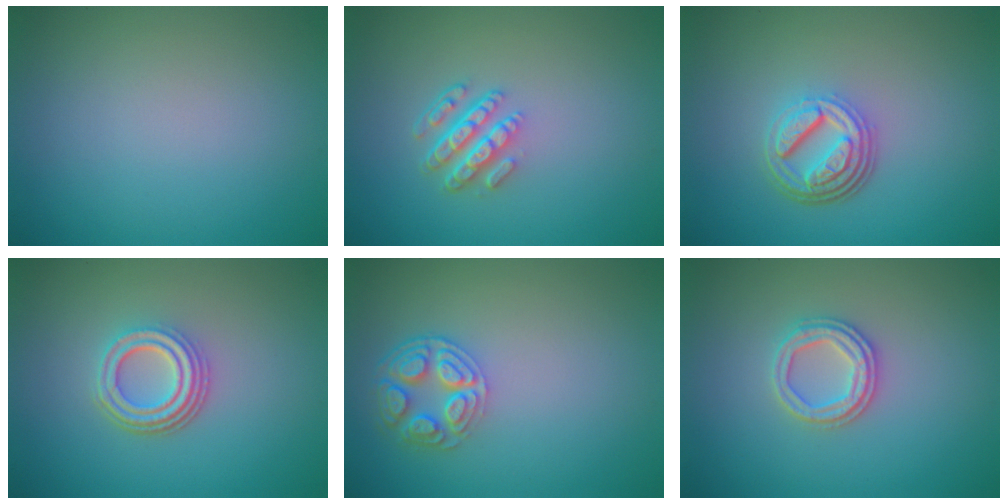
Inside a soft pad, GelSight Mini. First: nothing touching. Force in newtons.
{"total": 4.2, "press": 3.1, "slide": 2.9}
{"total": 4.9, "press": 3.5, "slide": 3.4}
{"total": 4.2, "press": 3.1, "slide": 2.7}
{"total": 4.2, "press": 3.5, "slide": 2.3}
{"total": 2.6, "press": 2.5, "slide": 0.7}